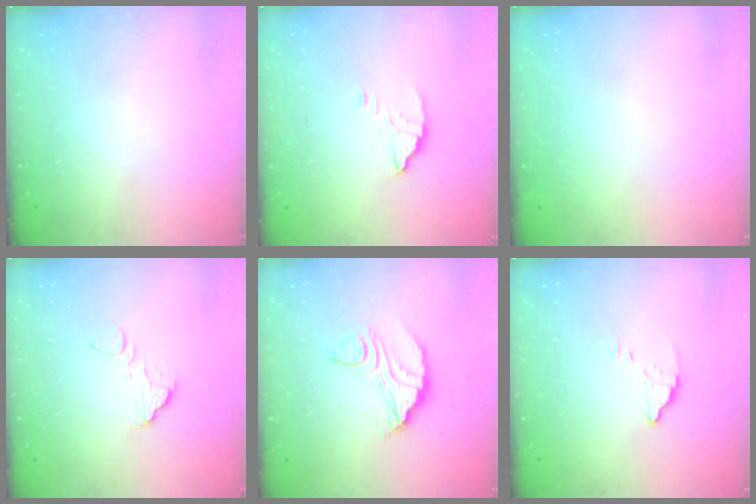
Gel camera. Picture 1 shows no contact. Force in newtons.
{"total": 2.7, "press": 2.7, "slide": 0.1}
{"total": 2.2, "press": 2.2, "slide": 0.1}
{"total": 2.9, "press": 2.9, "slide": 0.1}
{"total": 10.7, "press": 10.7, "slide": 0.8}
{"total": 2.6, "press": 2.6, "slide": 0.0}